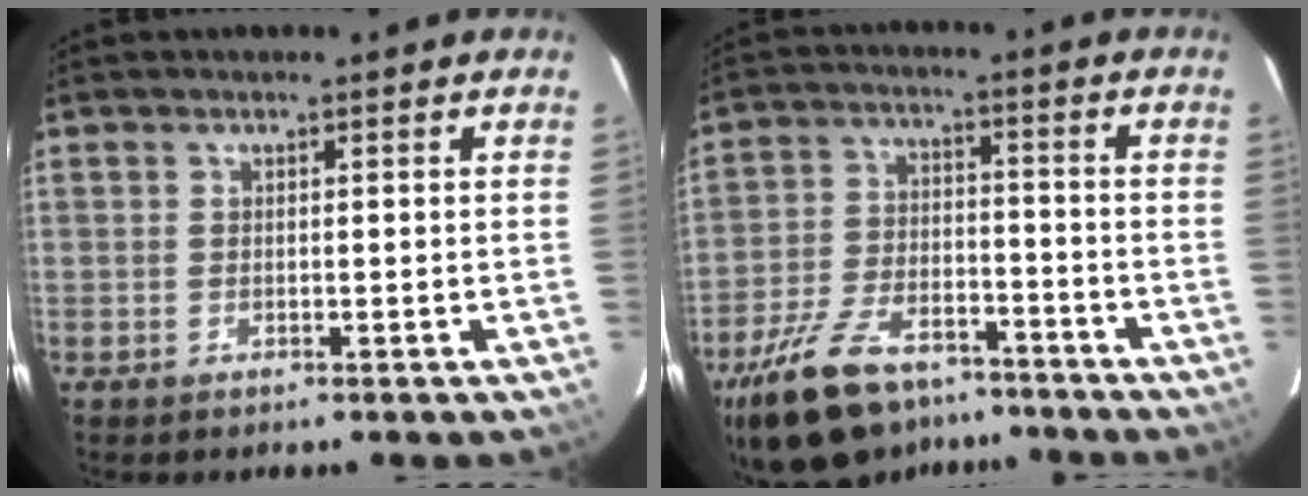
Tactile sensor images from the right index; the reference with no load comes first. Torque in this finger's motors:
{"motor_torque": [1.44, -0.70, 0.37, 0.11]}